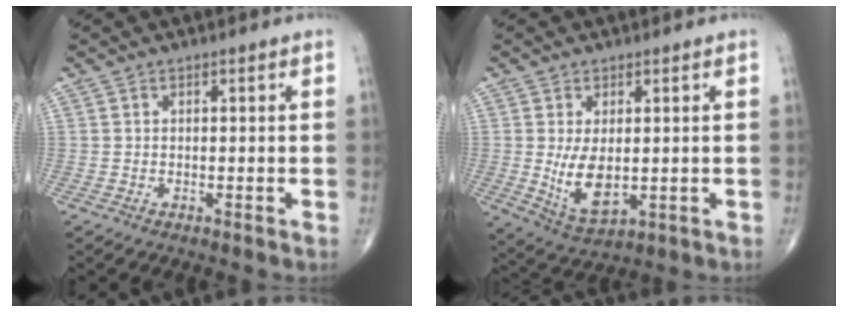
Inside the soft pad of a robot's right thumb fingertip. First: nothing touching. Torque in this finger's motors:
{"motor_torque": [0.03, 0.30, 0.75, 0.24, 0.15]}